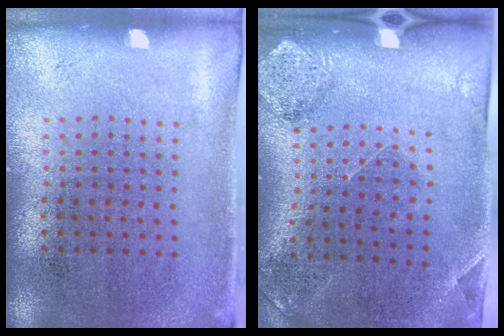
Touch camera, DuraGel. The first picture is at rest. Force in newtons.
{"total": 1.7, "press": 1.4, "slide": 1.0}